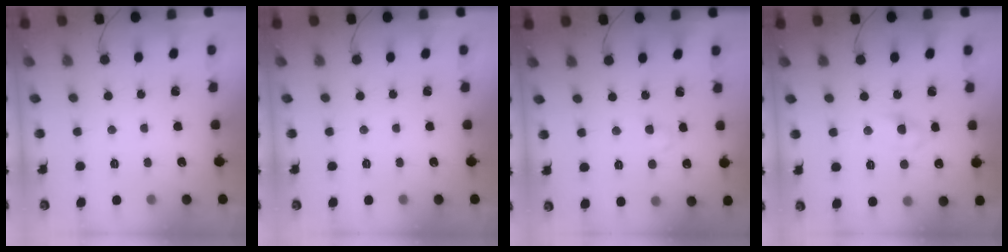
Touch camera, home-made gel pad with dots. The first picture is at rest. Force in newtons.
{"total": 0.0}
{"total": 2.3, "press": 2.1, "slide": 1.0}
{"total": 2.7, "press": 2.5, "slide": 1.1}